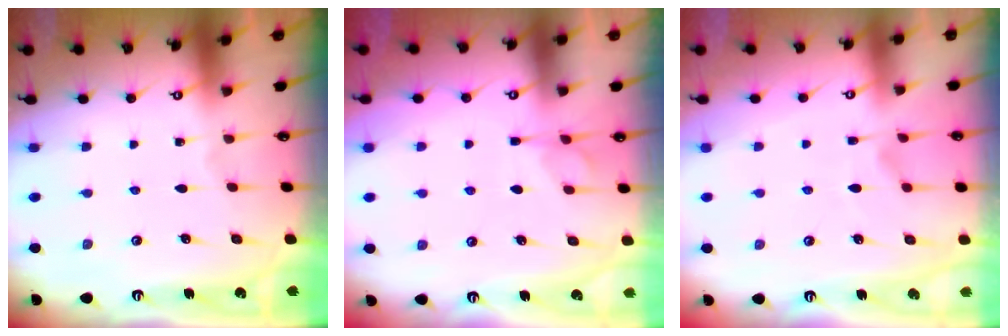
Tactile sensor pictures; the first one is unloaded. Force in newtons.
{"total": 1.3, "press": 0.7, "slide": 1.2}
{"total": 2.5, "press": 2.1, "slide": 1.3}